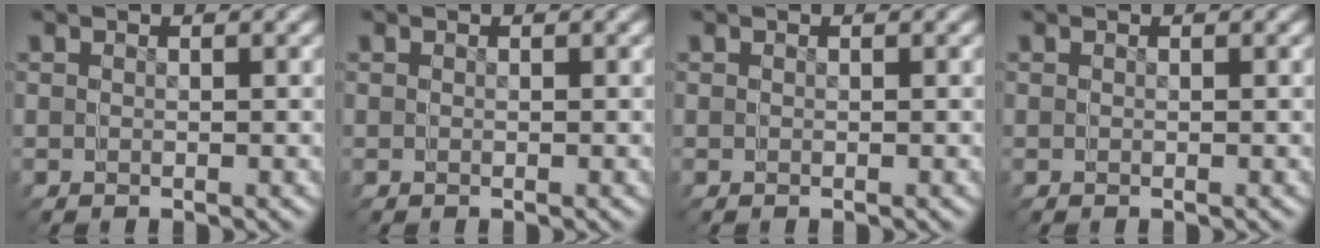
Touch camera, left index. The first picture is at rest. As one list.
[{"total": 0.0}, {"total": 0.0}, {"total": 0.0}]